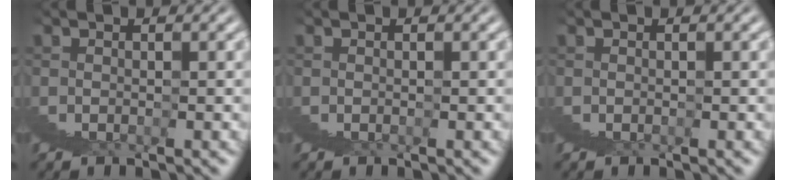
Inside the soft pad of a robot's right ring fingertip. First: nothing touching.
{"total": 0.0}
{"total": 0.0}